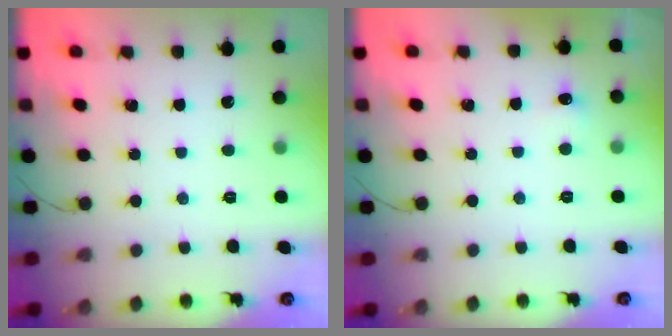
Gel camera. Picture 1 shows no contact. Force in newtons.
{"total": 3.8, "press": 3.6, "slide": 1.1}